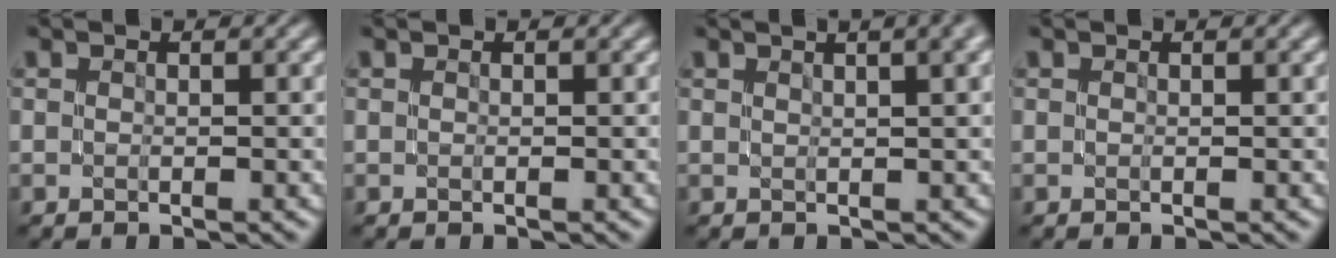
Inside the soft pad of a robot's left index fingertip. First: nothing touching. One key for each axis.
{"total": 0.0}
{"total": 8.5, "fx": 4.7, "fy": 3.7, "fz": 6.0, "tx": -0.029, "ty": 0.057, "tz": 0.025}
{"total": 0.7, "fx": 0.3, "fy": 0.3, "fz": 0.6, "tx": -0.002, "ty": 0.001, "tz": 0.001}